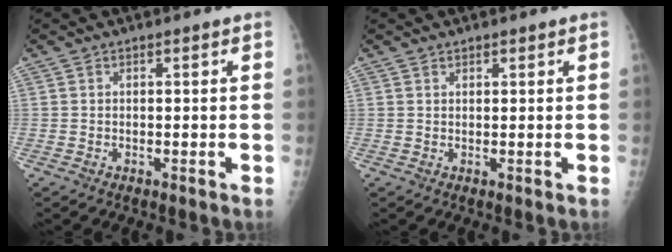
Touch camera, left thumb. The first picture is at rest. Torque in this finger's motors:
{"motor_torque": [-0.08, -0.07, 0.10, 0.11, -0.05]}